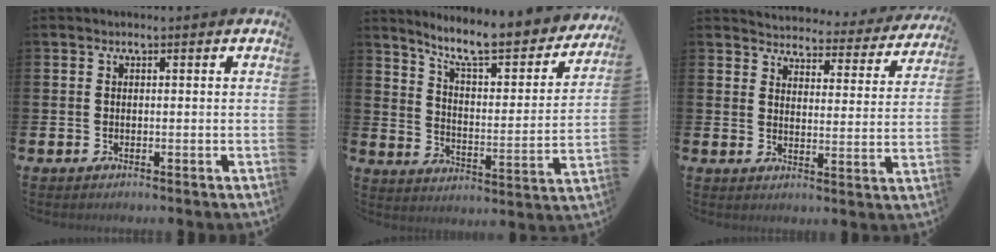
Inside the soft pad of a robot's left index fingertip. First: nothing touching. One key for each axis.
{"total": 9.3, "fx": 8.5, "fy": 1.4, "fz": 3.6, "tx": -0.086, "ty": -0.068, "tz": 0.139}
{"total": 3.8, "fx": 3.7, "fy": 0.6, "fz": 0.2, "tx": -0.019, "ty": -0.037, "tz": 0.058}